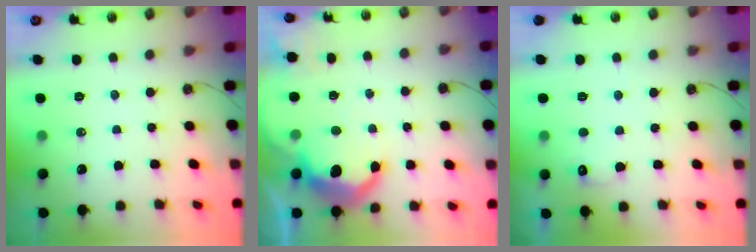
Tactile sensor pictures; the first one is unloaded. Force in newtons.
{"total": 13.9, "press": 13.9, "slide": 0.7}
{"total": 7.2, "press": 7.2, "slide": 0.2}